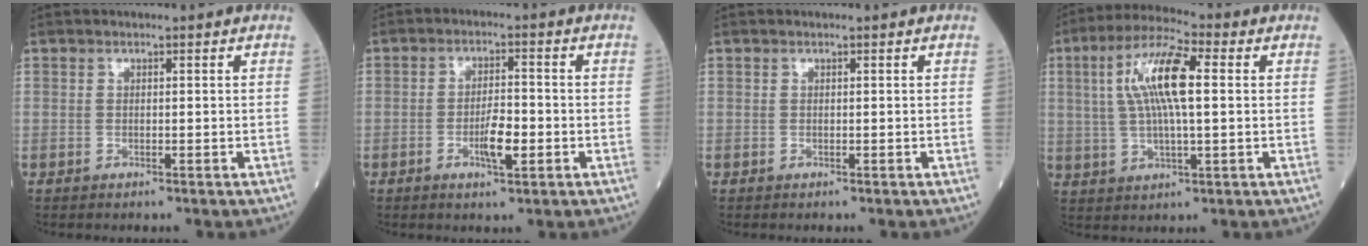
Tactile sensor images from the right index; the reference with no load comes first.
{"total": 4.8, "force": [-1.6, 1.1, 4.3], "torque": [-0.078, 0.001, -0.026]}
{"total": 0.0}
{"total": 11.4, "force": [2.3, 2.3, 10.9], "torque": [-0.219, 0.022, 0.042]}